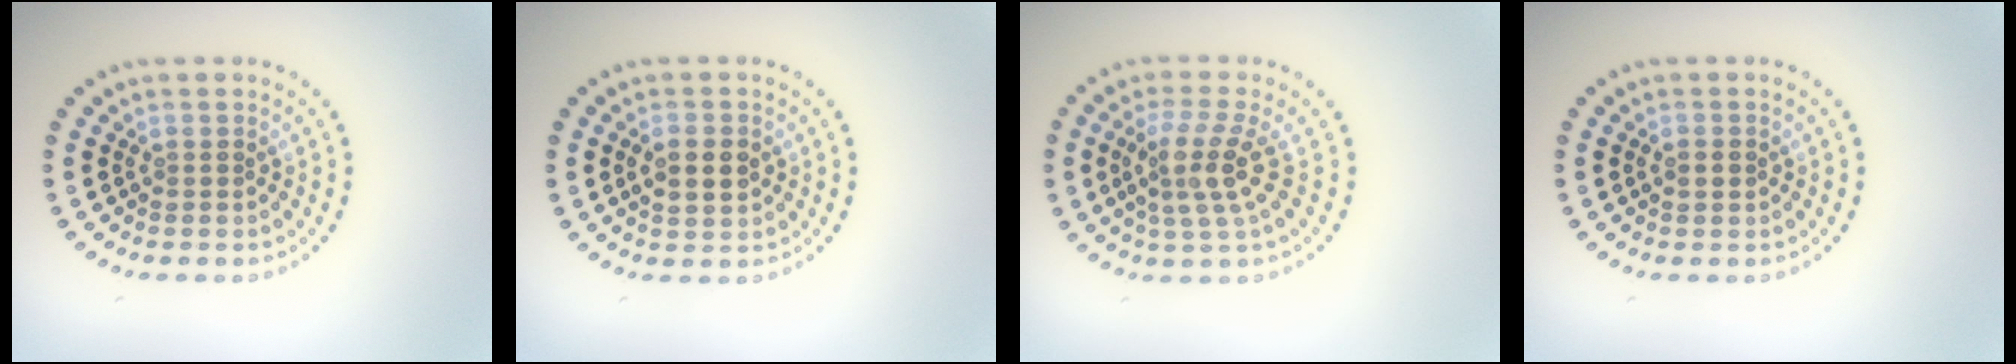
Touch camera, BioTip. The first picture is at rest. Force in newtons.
{"total": 2.7, "press": 2.7, "slide": 0.2}
{"total": 3.6, "press": 2.8, "slide": 2.3}
{"total": 1.3, "press": 1.3, "slide": 0.2}